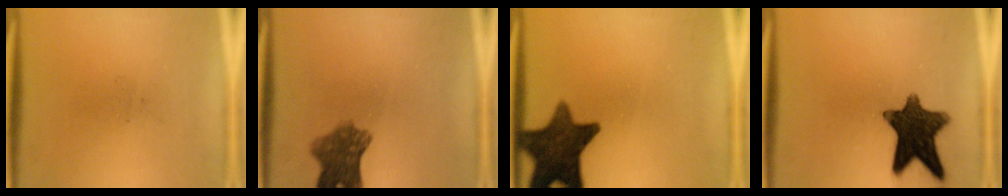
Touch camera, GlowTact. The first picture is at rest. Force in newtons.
{"total": 7.0}
{"total": 12.7}
{"total": 12.8}